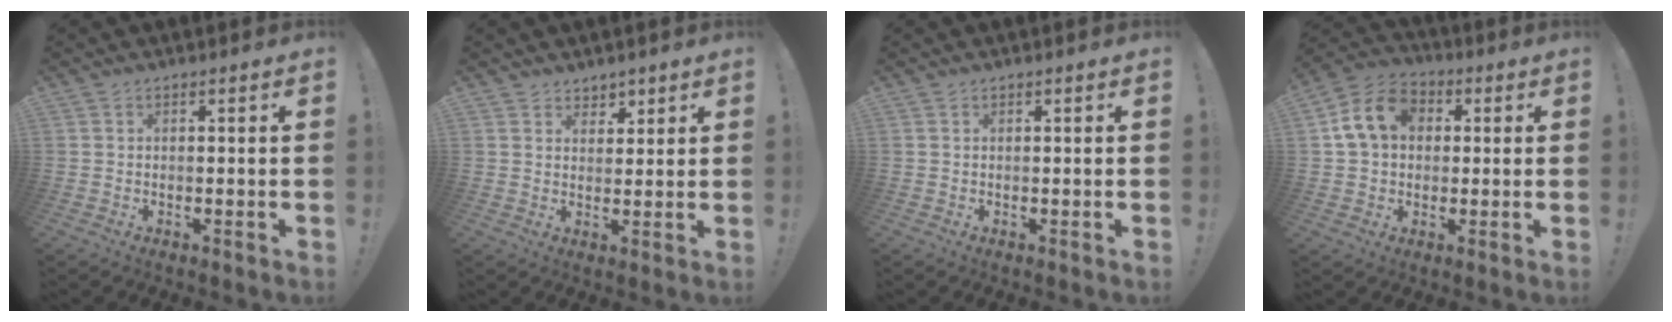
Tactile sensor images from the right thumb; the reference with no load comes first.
{"total": 3.9, "force": [2.9, 2.6, 0.1], "torque": [0.017, -0.022, 0.052]}
{"total": 0.0}
{"total": 12.9, "force": [3.4, 10.1, 7.3], "torque": [-0.120, 0.009, 0.069]}